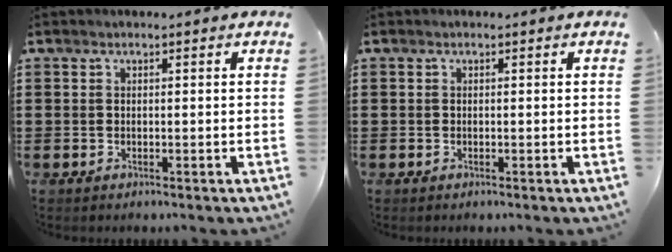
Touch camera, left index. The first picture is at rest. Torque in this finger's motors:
{"motor_torque": [0.01, 0.00, -0.01, -0.01]}